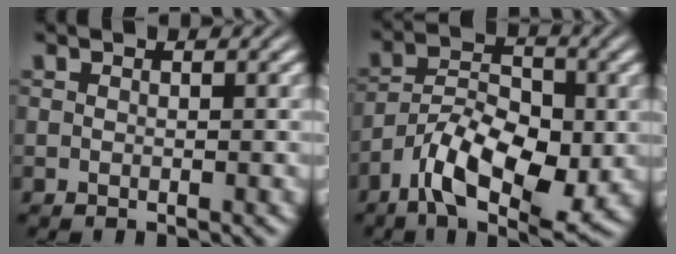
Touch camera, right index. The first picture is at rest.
{"total": 9.9, "force": [-3.0, 6.0, 7.2], "torque": [-0.112, -0.025, -0.056]}